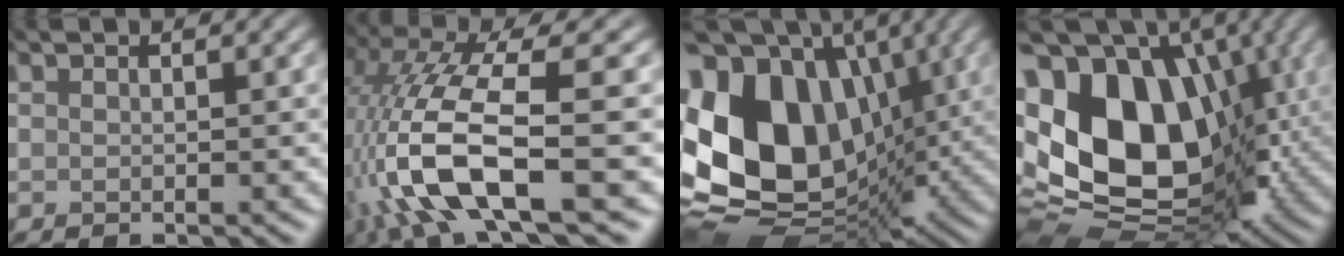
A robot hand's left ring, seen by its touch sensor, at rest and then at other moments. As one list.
[{"total": 11.2, "force": [-5.9, 2.8, 9.1], "torque": [-0.217, -0.015, -0.074]}, {"total": 15.9, "force": [-1.7, 12.0, 10.3], "torque": [-0.247, -0.017, 0.001]}, {"total": 16.0, "force": [-0.5, 12.0, 10.5], "torque": [-0.229, -0.032, 0.033]}]